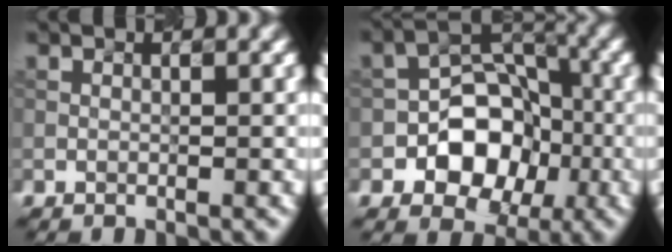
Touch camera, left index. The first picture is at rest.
{"total": 6.1, "force": [-2.3, 4.6, 3.4], "torque": [-0.034, 0.004, -0.031]}